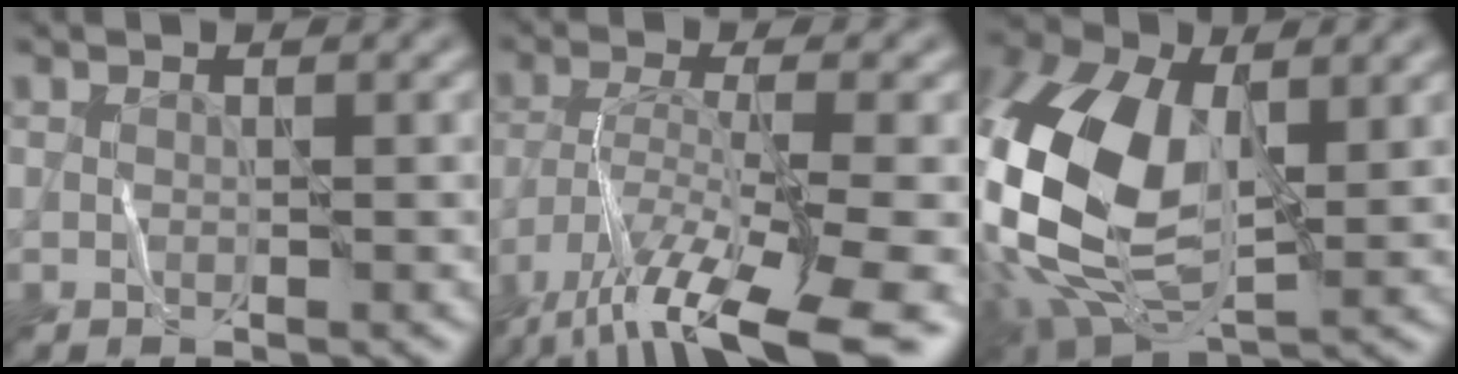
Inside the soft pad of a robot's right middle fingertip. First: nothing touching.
{"total": 13.7, "force": [-9.6, 2.5, 9.4], "torque": [-0.193, -0.011, -0.148]}
{"total": 14.7, "force": [0.6, 8.7, 11.8], "torque": [-0.307, -0.002, 0.013]}